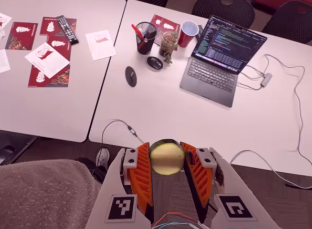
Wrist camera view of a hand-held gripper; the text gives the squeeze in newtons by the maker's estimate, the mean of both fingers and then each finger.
{"total": 11.7, "left": 11.4, "right": 11.9}